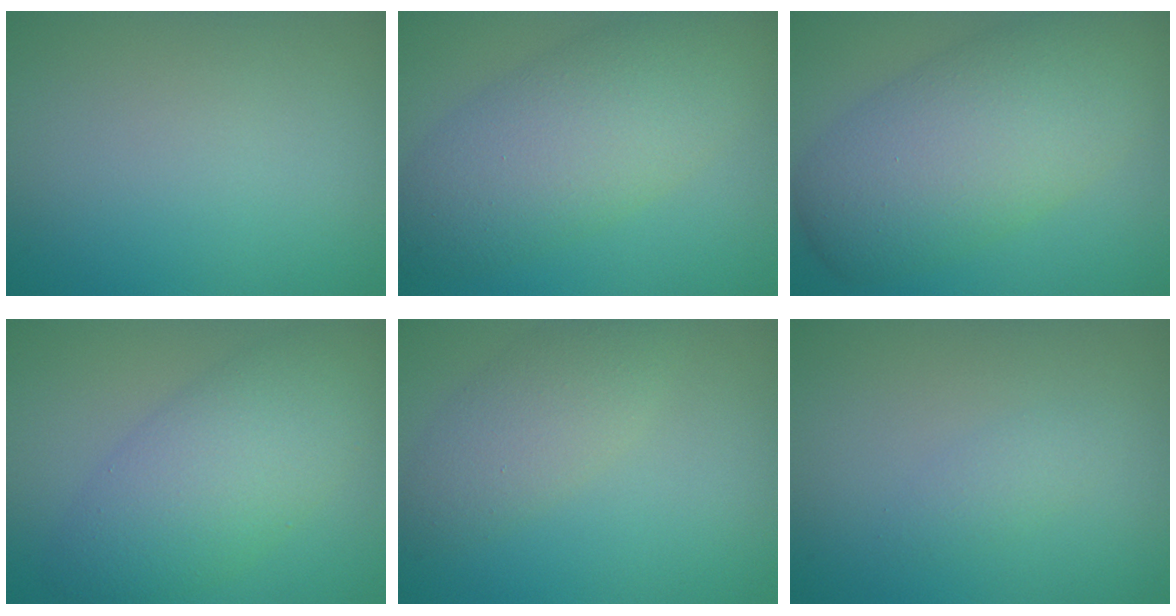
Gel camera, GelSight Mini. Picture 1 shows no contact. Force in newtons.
{"total": 7.7, "press": 7.7, "slide": 0.1}
{"total": 9.3, "press": 9.3, "slide": 0.6}
{"total": 6.8, "press": 6.8, "slide": 0.2}
{"total": 3.6, "press": 3.6, "slide": 0.2}
{"total": 1.2, "press": 1.2, "slide": 0.1}